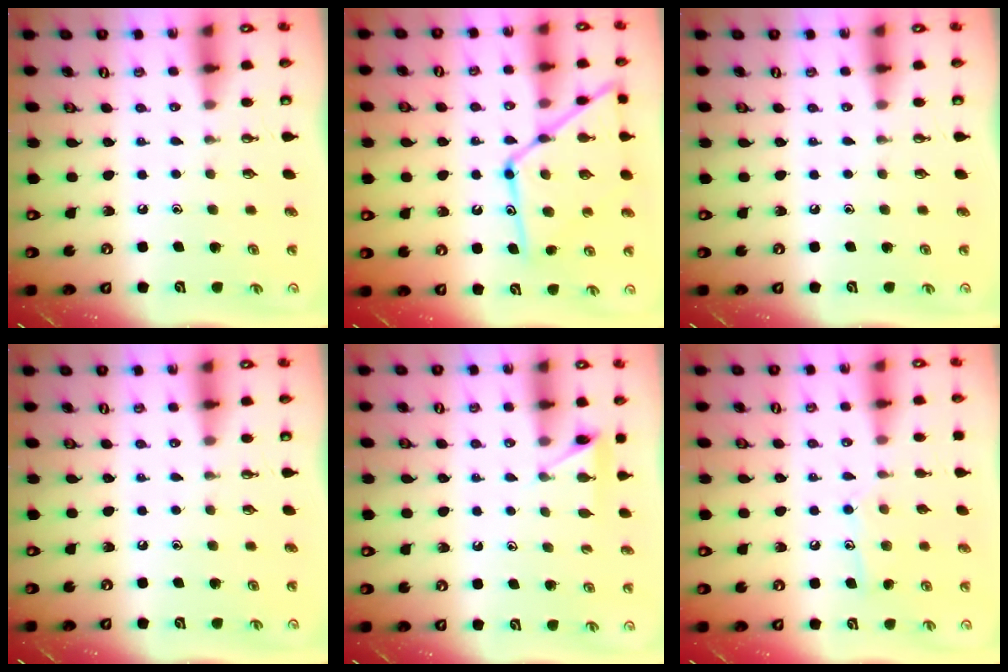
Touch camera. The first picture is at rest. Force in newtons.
{"total": 16.6, "press": 16.5, "slide": 1.3}
{"total": 0.0}
{"total": 0.0}
{"total": 5.0, "press": 5.0, "slide": 0.6}
{"total": 9.2, "press": 9.2, "slide": 0.5}